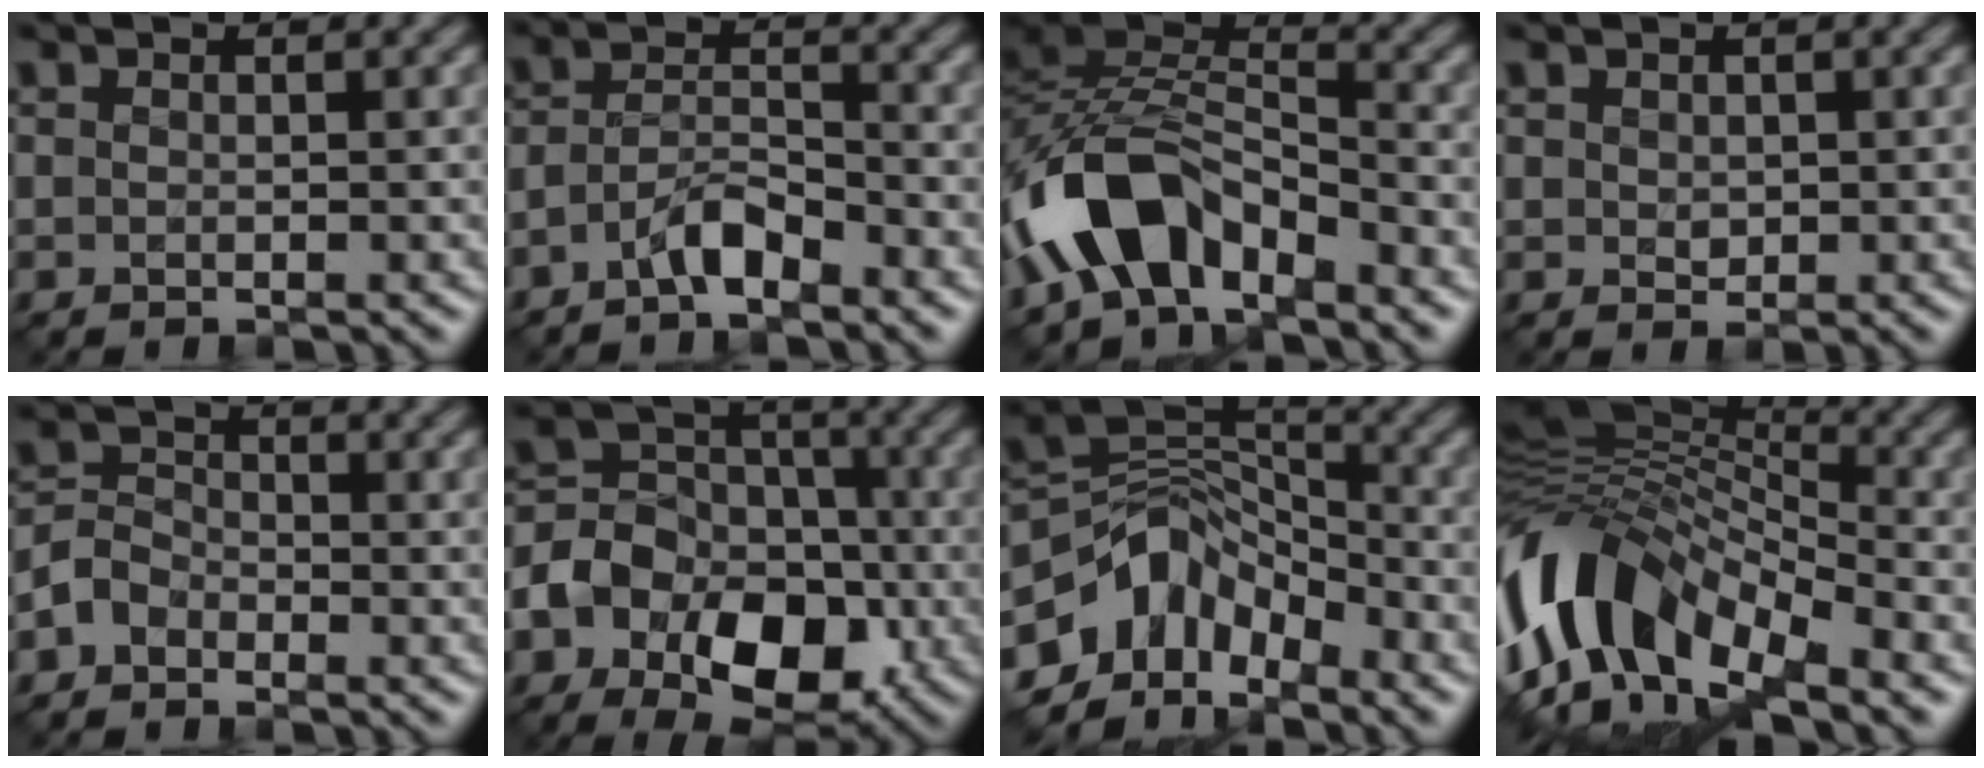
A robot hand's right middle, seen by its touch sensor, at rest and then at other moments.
{"total": 3.3, "force": [-2.4, 1.0, 2.0], "torque": [-0.038, 0.010, -0.049]}
{"total": 7.8, "force": [-4.9, 4.1, 4.6], "torque": [-0.071, 0.003, -0.101]}
{"total": 0.9, "force": [0.2, 0.8, 0.4], "torque": [-0.010, -0.004, 0.009]}
{"total": 2.4, "force": [-1.5, 1.6, 0.8], "torque": [-0.016, 0.010, -0.039]}
{"total": 13.2, "force": [-5.3, 9.6, 7.4], "torque": [-0.126, -0.013, -0.111]}
{"total": 8.2, "force": [-4.6, 5.3, 4.2], "torque": [-0.059, 0.005, -0.096]}
{"total": 13.4, "force": [-4.4, 7.4, 10.3], "torque": [-0.200, 0.011, -0.096]}